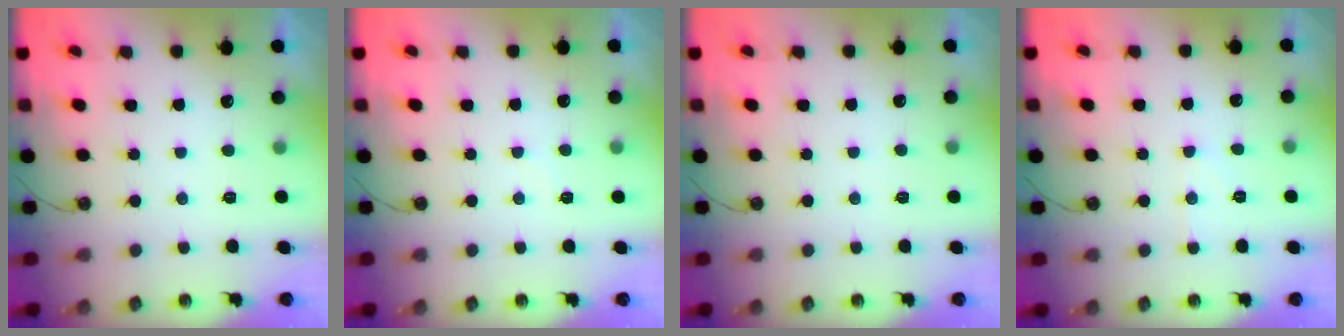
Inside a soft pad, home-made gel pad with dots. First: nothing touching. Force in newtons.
{"total": 5.4, "press": 5.4, "slide": 0.7}
{"total": 2.0, "press": 1.9, "slide": 0.5}
{"total": 5.3, "press": 5.2, "slide": 0.6}